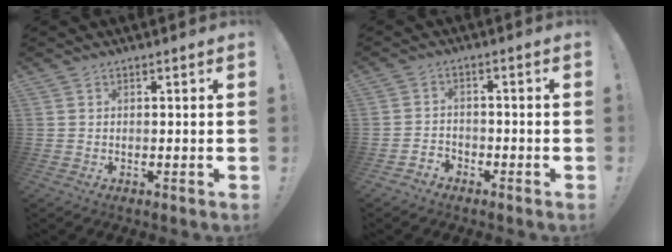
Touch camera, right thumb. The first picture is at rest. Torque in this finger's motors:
{"motor_torque": [0.26, -0.51, -0.11, 0.05, 0.00]}